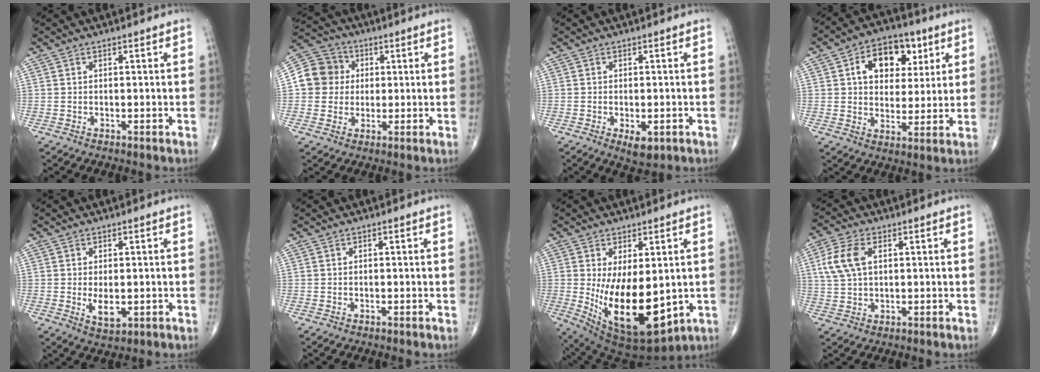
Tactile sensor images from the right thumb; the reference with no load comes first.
{"total": 9.3, "force": [0.9, 8.8, 2.8], "torque": [-0.030, 0.015, 0.005]}
{"total": 3.8, "force": [-1.4, 1.8, 3.1], "torque": [-0.042, -0.005, -0.016]}
{"total": 13.0, "force": [4.5, 9.0, 8.3], "torque": [-0.079, -0.002, 0.068]}
{"total": 4.0, "force": [-0.5, 2.0, 3.4], "torque": [-0.051, -0.009, -0.002]}
{"total": 0.0}
{"total": 16.4, "force": [-1.3, 7.8, 14.4], "torque": [-0.234, -0.028, 0.008]}
{"total": 7.7, "force": [2.0, 4.4, 5.9], "torque": [-0.135, 0.008, 0.041]}